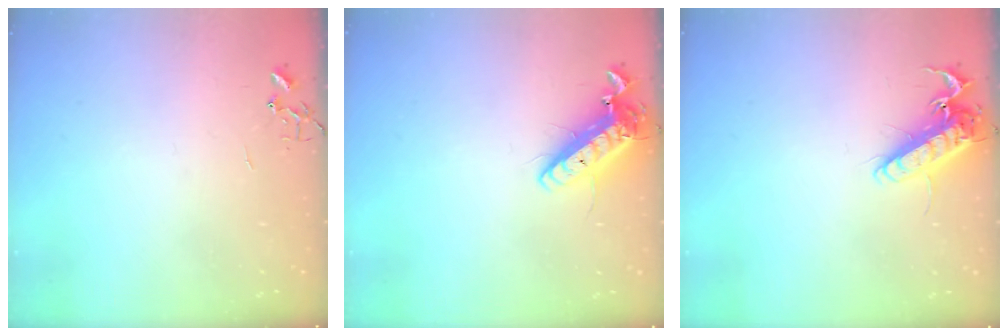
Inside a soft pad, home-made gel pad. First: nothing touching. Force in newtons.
{"total": 14.3, "press": 14.1, "slide": 2.6}
{"total": 12.8, "press": 12.6, "slide": 2.4}